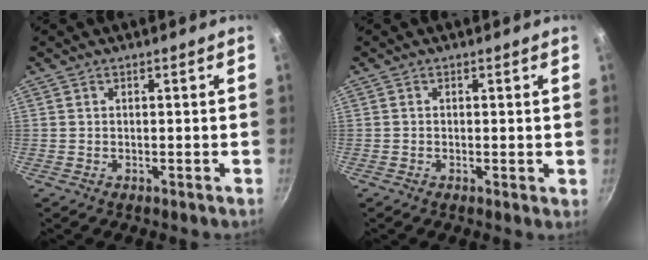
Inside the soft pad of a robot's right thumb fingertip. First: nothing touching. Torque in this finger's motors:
{"motor_torque": [-0.07, 0.03, -0.28, 0.14, -0.01]}